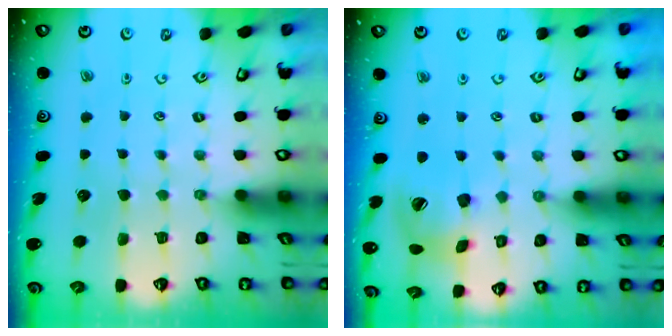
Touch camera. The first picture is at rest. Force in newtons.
{"total": 14.7, "press": 14.5, "slide": 2.3}